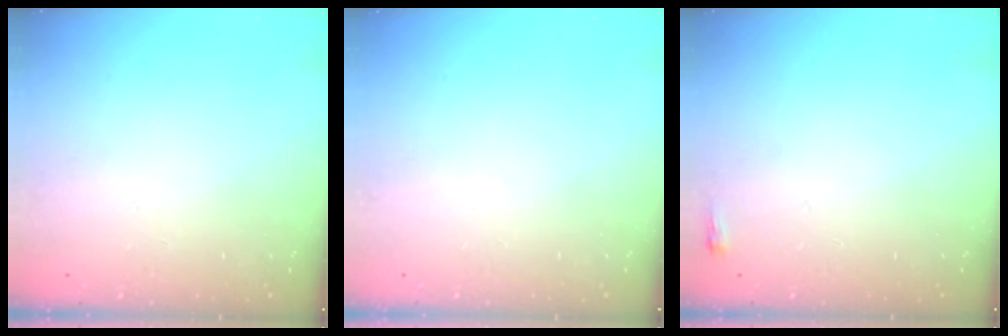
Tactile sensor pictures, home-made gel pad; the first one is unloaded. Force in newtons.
{"total": 0.0}
{"total": 2.0, "press": 2.0, "slide": 0.5}